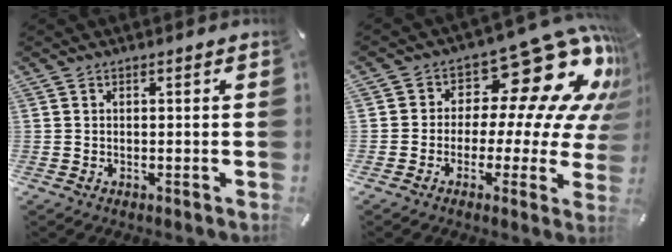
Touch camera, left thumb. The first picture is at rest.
{"total": 18.1, "force": [8.6, 9.3, 12.9], "torque": [-0.177, -0.070, 0.139]}